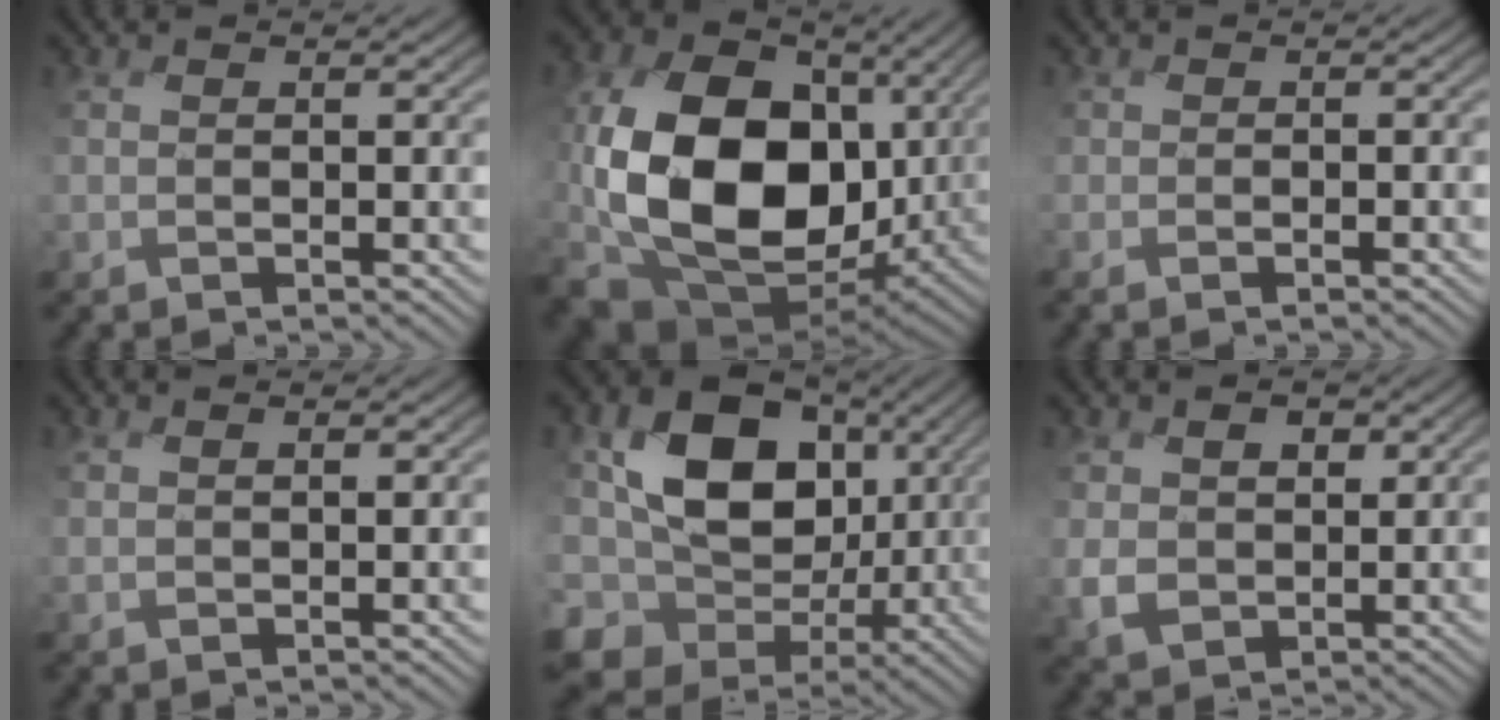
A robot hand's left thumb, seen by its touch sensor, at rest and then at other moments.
{"total": 18.2, "force": [-0.1, 12.8, 12.9], "torque": [-0.299, -0.031, 0.006]}
{"total": 0.7, "force": [-0.5, 0.3, -0.4], "torque": [0.012, -0.003, -0.014]}
{"total": 1.2, "force": [0.8, 0.1, 0.9], "torque": [-0.017, 0.001, 0.019]}
{"total": 16.8, "force": [-0.2, 13.0, 10.6], "torque": [-0.220, -0.015, 0.004]}
{"total": 4.4, "force": [0.8, 3.4, 2.7], "torque": [-0.064, -0.011, 0.013]}